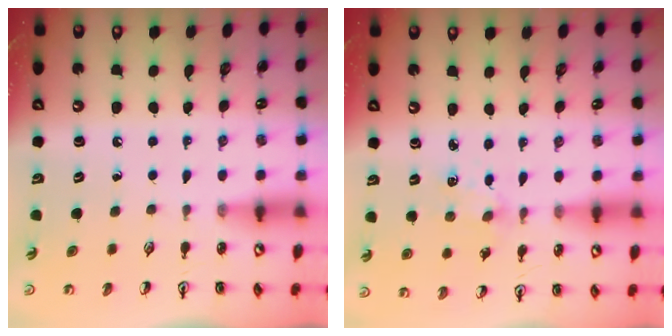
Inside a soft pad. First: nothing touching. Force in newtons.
{"total": 2.3, "press": 2.3, "slide": 0.4}